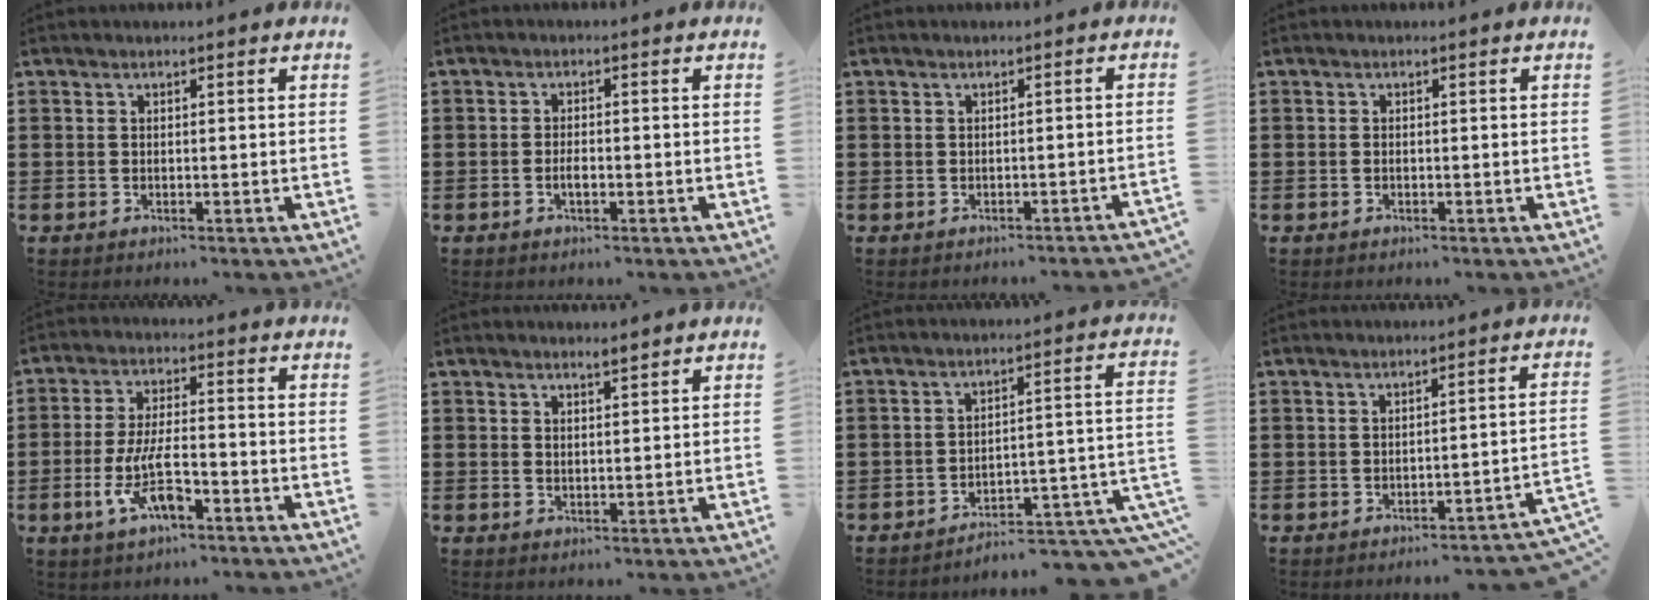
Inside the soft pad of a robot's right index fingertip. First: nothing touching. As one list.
[{"total": 1.9, "force": [-0.7, 0.8, 1.6], "torque": [-0.032, 0.003, -0.012]}, {"total": 1.0, "force": [-0.9, -0.2, 0.4], "torque": [-0.010, 0.001, -0.019]}, {"total": 0.5, "force": [-0.1, 0.2, 0.5], "torque": [-0.013, -0.004, -0.001]}, {"total": 8.4, "force": [-3.3, 2.9, 7.2], "torque": [-0.164, -0.010, -0.065]}, {"total": 1.8, "force": [1.7, 0.2, 0.6], "torque": [-0.014, 0.001, 0.033]}, {"total": 5.3, "force": [-4.5, 0.6, 2.6], "torque": [-0.042, -0.007, -0.090]}, {"total": 2.2, "force": [-1.9, -0.3, 1.2], "torque": [-0.024, -0.003, -0.041]}]